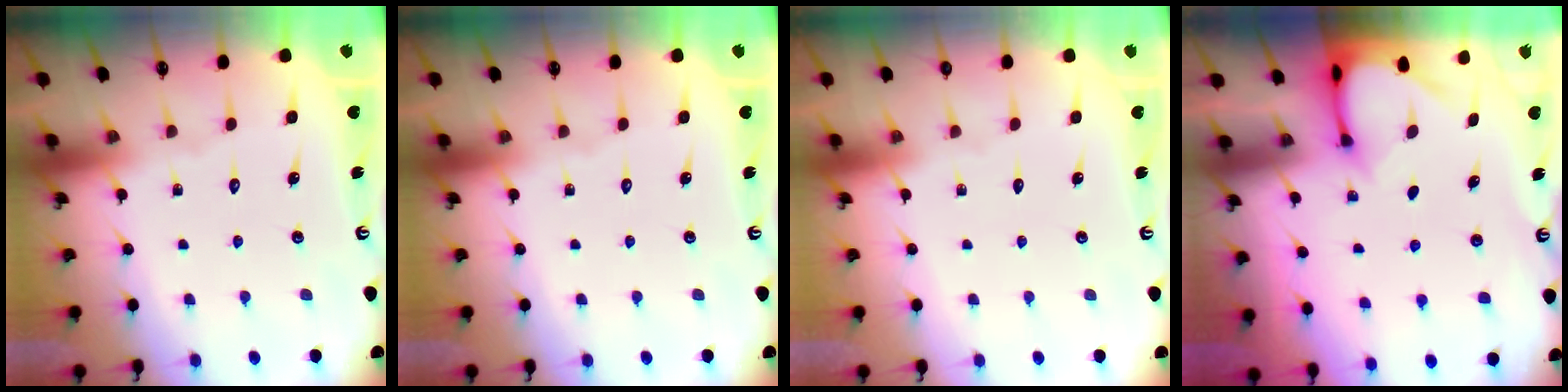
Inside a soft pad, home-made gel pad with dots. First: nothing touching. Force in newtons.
{"total": 0.0}
{"total": 0.0}
{"total": 3.2, "press": 3.2, "slide": 0.3}